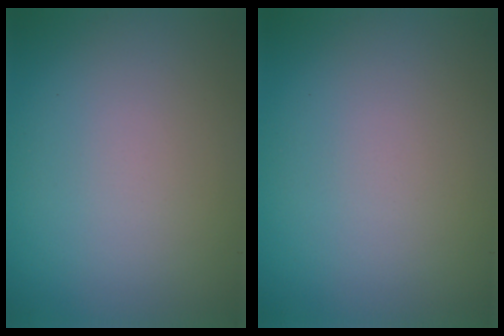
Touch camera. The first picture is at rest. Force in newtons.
{"total": 0.0}